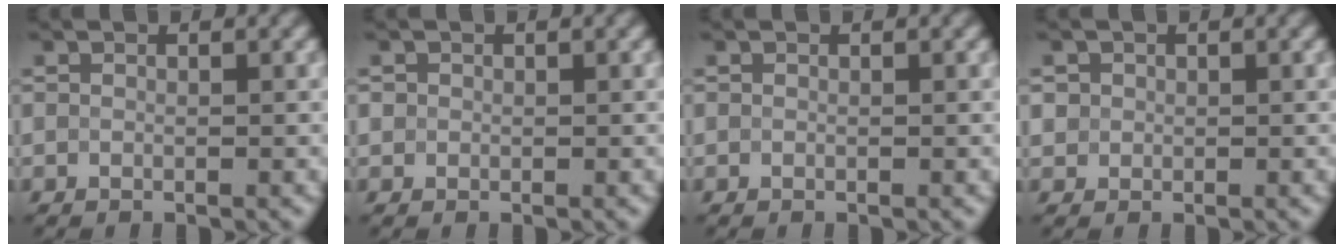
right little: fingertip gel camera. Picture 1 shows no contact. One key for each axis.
{"total": 0.8, "fx": 0.3, "fy": 0.8, "fz": 0.1, "tx": 0.009, "ty": 0.001, "tz": -0.002}
{"total": 0.0}
{"total": 2.4, "fx": 0.8, "fy": 2.1, "fz": 0.6, "tx": 0.016, "ty": 0.018, "tz": -0.012}